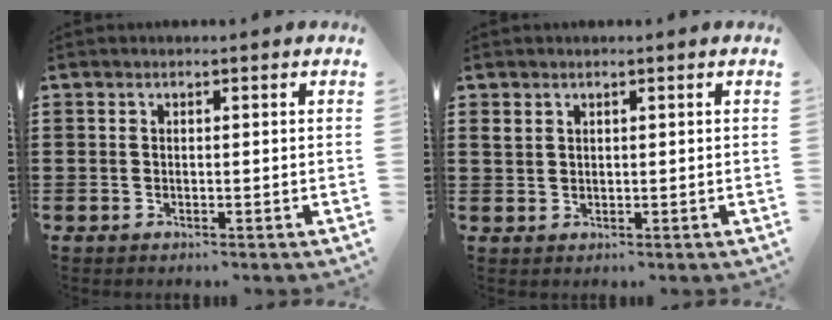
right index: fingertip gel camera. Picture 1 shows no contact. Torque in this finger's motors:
{"motor_torque": [1.20, 0.94, -0.04, -0.02]}